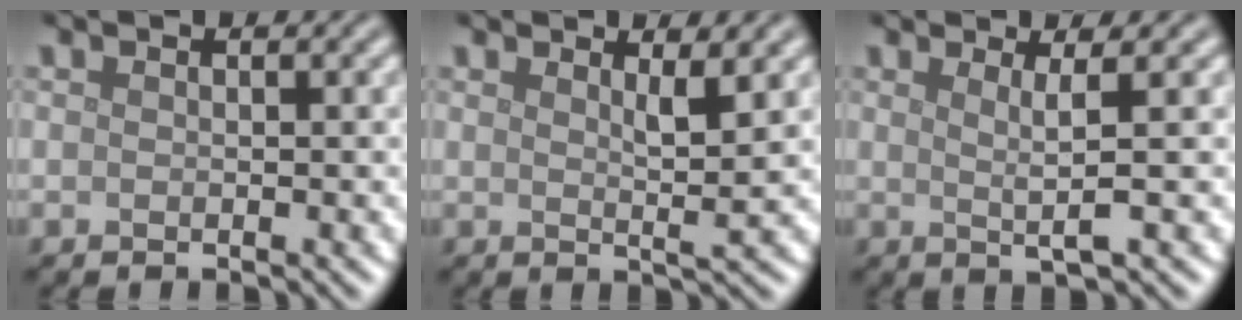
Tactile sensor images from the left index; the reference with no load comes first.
{"total": 2.2, "force": [1.2, 0.4, 1.8], "torque": [-0.023, -0.006, 0.015]}
{"total": 2.4, "force": [0.6, 0.4, 2.3], "torque": [-0.046, -0.003, 0.008]}